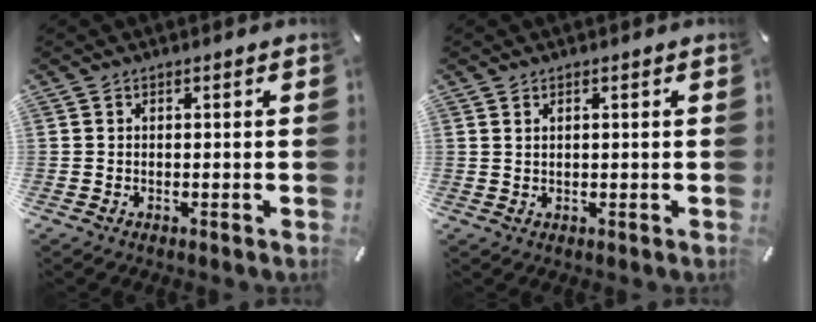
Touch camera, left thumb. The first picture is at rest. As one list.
[{"total": 0.8, "force": [0.5, 0.2, 0.5], "torque": [-0.009, 0.000, 0.010]}]